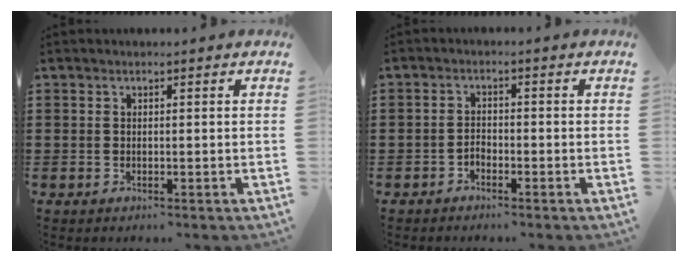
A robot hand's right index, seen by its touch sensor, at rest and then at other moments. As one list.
[{"total": 1.5, "force": [-1.2, 0.8, 0.3], "torque": [-0.011, 0.002, -0.026]}]